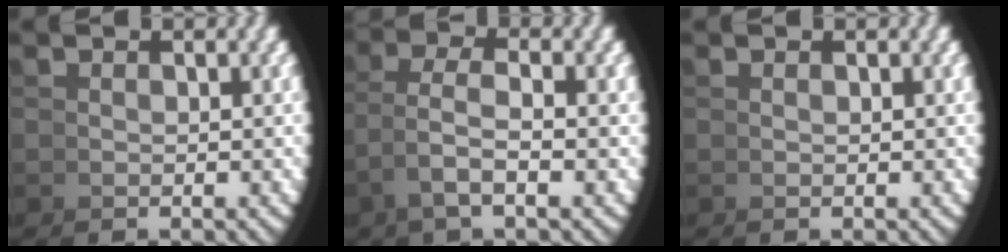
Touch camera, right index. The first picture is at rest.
{"total": 2.5, "force": [0.5, 0.3, 2.4], "torque": [-0.052, -0.002, 0.015]}
{"total": 0.0}